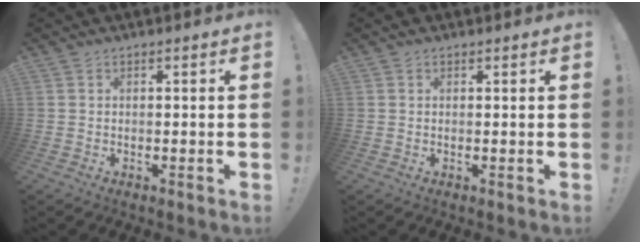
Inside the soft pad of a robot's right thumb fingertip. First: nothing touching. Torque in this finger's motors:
{"motor_torque": [-0.07, 1.65, 1.01, 1.16, 0.01]}